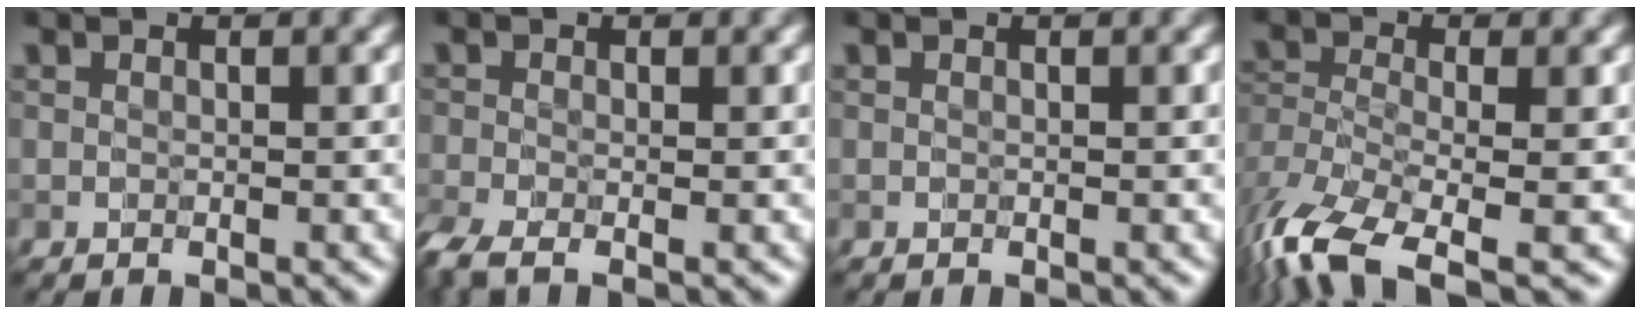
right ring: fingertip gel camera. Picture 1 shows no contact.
{"total": 3.1, "force": [-1.9, 1.0, 2.3], "torque": [-0.052, -0.011, -0.043]}
{"total": 0.0}
{"total": 9.7, "force": [-6.1, 3.6, 6.6], "torque": [-0.144, -0.019, -0.119]}